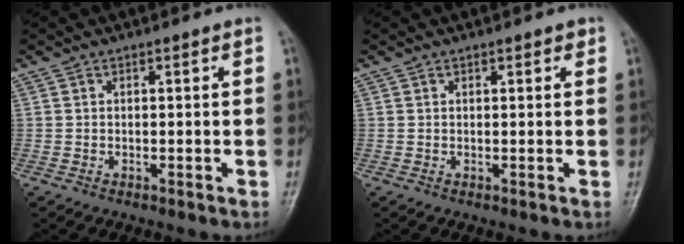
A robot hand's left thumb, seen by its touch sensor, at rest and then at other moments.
{"total": 1.3, "force": [0.9, 0.6, 0.8], "torque": [-0.004, -0.002, 0.008]}